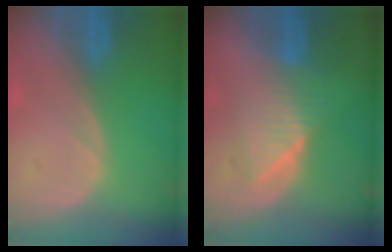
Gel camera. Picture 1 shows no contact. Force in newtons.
{"total": 6.4, "press": 6.3, "slide": 1.0}